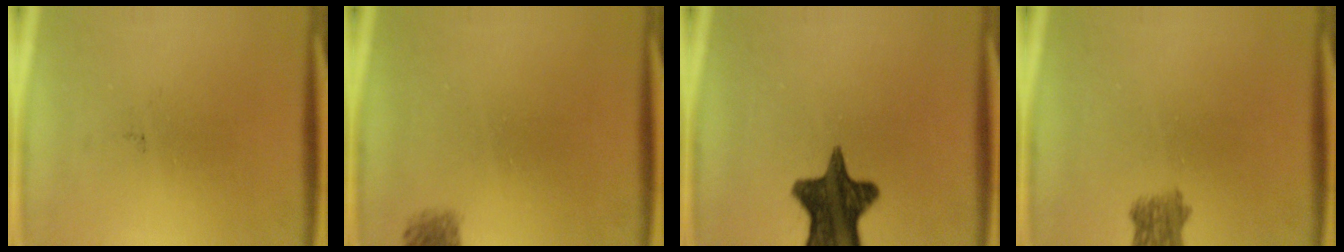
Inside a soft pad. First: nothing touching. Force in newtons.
{"total": 1.8}
{"total": 13.8}
{"total": 4.2}